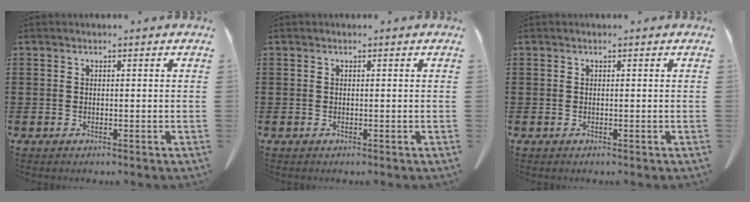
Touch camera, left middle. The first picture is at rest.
{"total": 0.0}
{"total": 0.0}